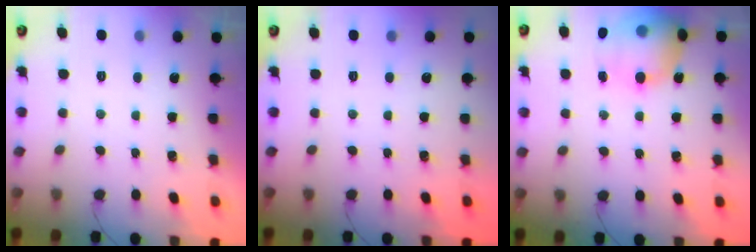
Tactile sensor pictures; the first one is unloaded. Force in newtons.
{"total": 0.0}
{"total": 19.6, "press": 19.4, "slide": 3.3}